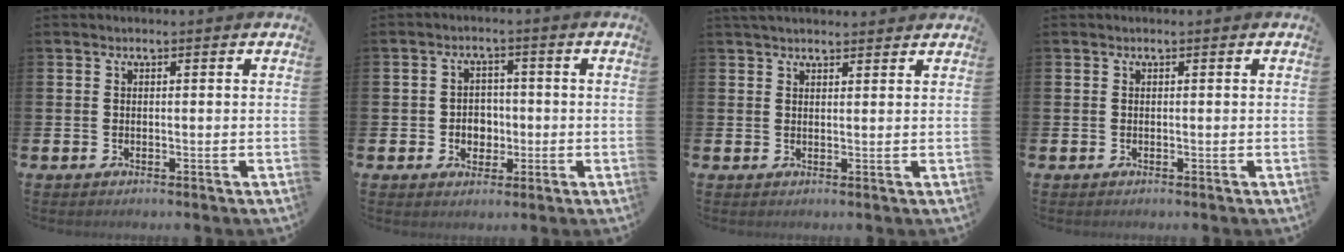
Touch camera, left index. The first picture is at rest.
{"total": 3.2, "force": [-0.4, 2.9, 1.3], "torque": [-0.022, 0.001, -0.017]}
{"total": 2.3, "force": [2.2, 0.5, 0.4], "torque": [0.000, -0.007, 0.038]}
{"total": 0.0}